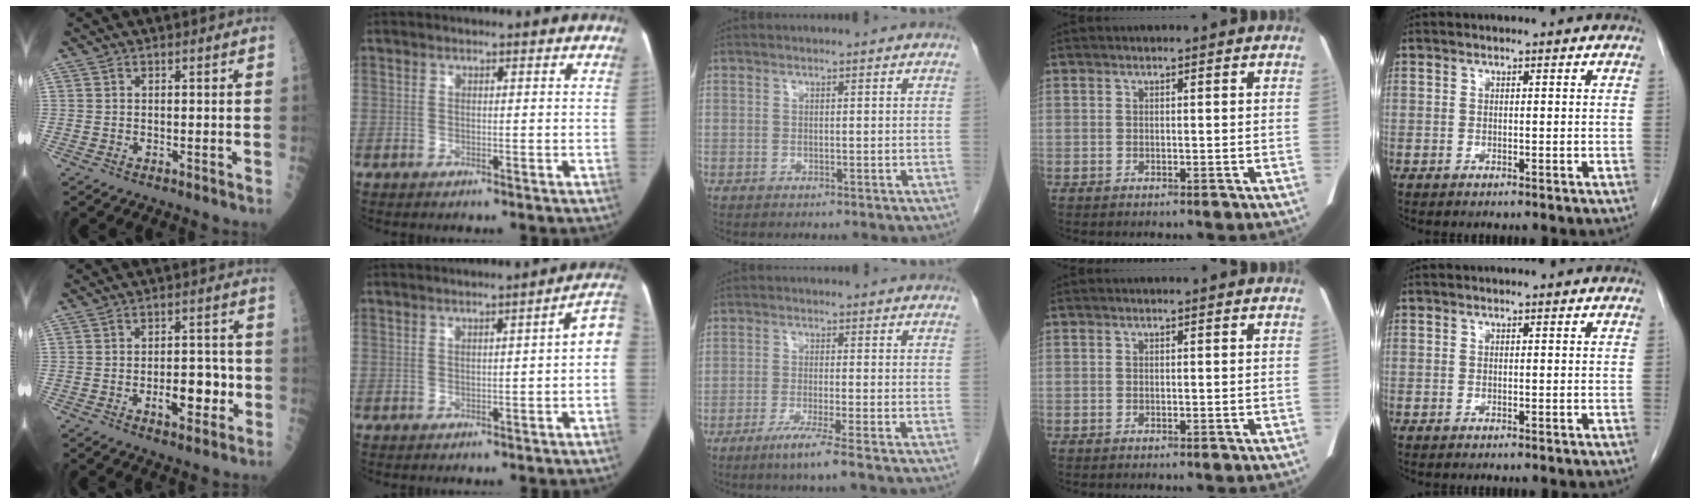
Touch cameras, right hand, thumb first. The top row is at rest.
{"thumb": {"total": 8.1, "force": [-2.0, 4.1, 6.7], "torque": [-0.076, 0.016, -0.026]}, "index": {"total": 4.6, "force": [-0.5, 0.5, 4.5], "torque": [-0.046, 0.016, -0.010]}, "middle": {"total": 4.5, "force": [-2.9, -0.8, 3.4], "torque": [-0.066, -0.015, -0.057]}}